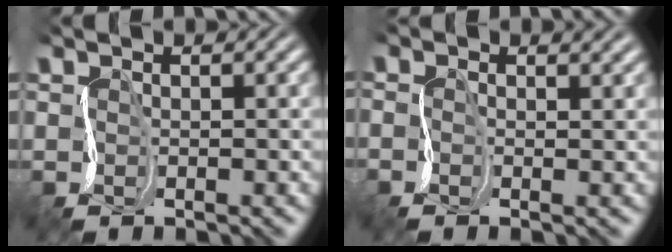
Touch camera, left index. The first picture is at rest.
{"total": 1.5, "force": [0.0, 0.9, 1.3], "torque": [-0.002, 0.001, -0.007]}